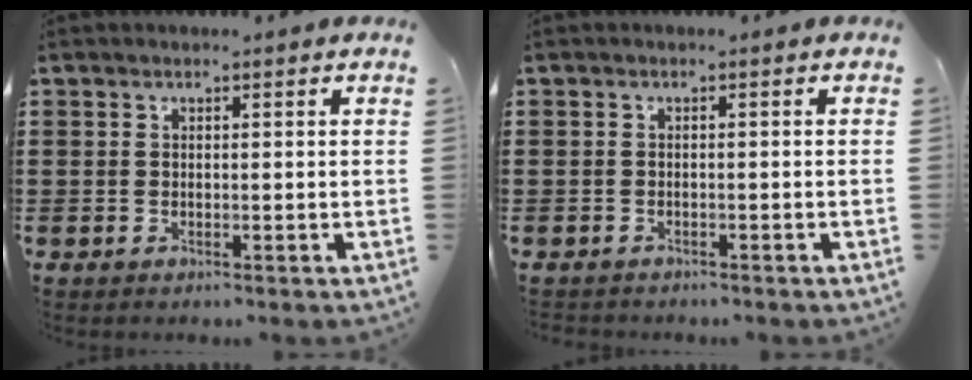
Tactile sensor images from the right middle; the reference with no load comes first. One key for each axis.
{"total": 0.9, "fx": -0.9, "fy": 0.3, "fz": -0.2, "tx": 0.001, "ty": 0.004, "tz": -0.020}